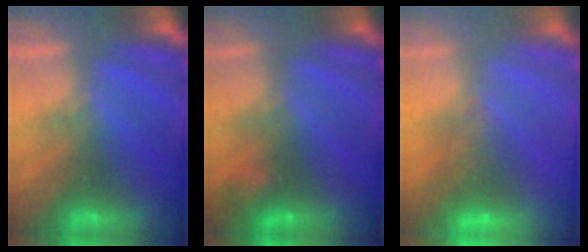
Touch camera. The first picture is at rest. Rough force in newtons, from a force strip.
{"total": 2.2}
{"total": 8.2}